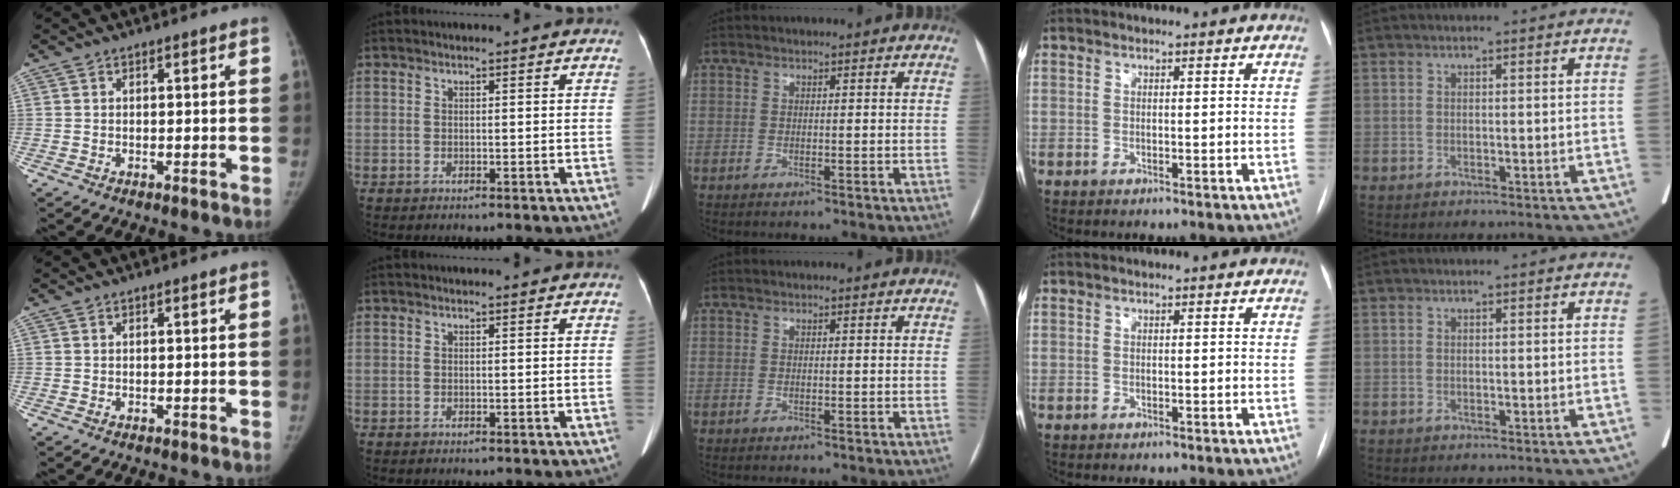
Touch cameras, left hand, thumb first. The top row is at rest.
{}